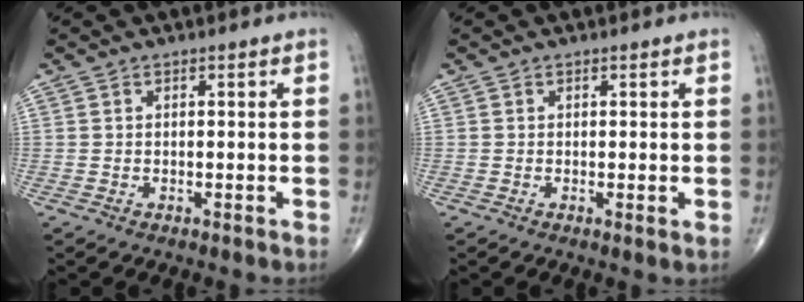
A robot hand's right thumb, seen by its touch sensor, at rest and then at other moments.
{"total": 0.8, "force": [0.1, 0.2, 0.8], "torque": [-0.015, -0.004, -0.002]}